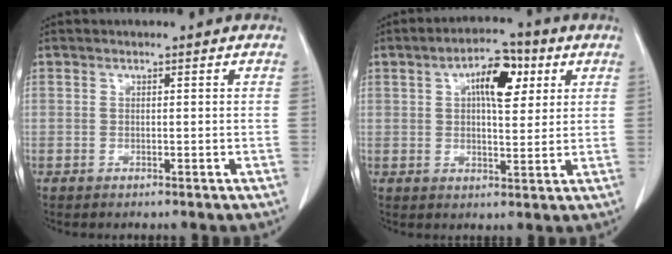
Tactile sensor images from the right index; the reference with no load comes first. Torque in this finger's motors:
{"motor_torque": [0.28, 0.18, 0.31, 0.10]}